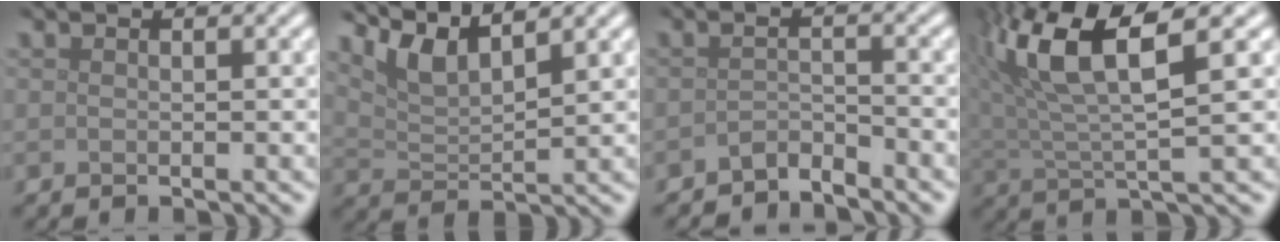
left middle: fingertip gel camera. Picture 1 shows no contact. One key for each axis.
{"total": 4.3, "fx": 3.3, "fy": 1.0, "fz": 2.6, "tx": -0.060, "ty": -0.002, "tz": 0.069}
{"total": 2.0, "fx": -1.9, "fy": 0.2, "fz": 0.3, "tx": -0.008, "ty": 0.003, "tz": -0.039}
{"total": 8.0, "fx": 3.2, "fy": 2.3, "fz": 7.0, "tx": -0.151, "ty": 0.011, "tz": 0.056}